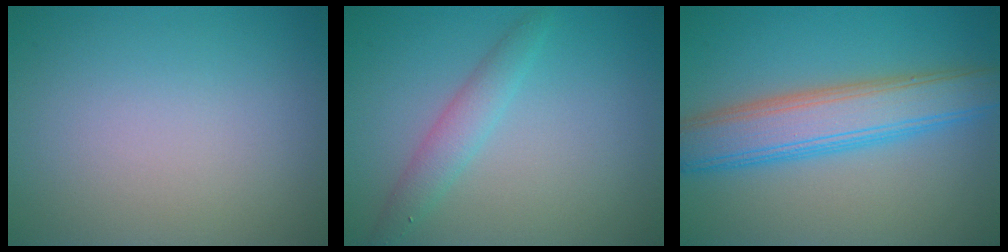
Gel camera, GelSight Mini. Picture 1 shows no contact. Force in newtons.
{"total": 2.3, "press": 2.3, "slide": 0.0}
{"total": 6.6, "press": 6.6, "slide": 0.0}